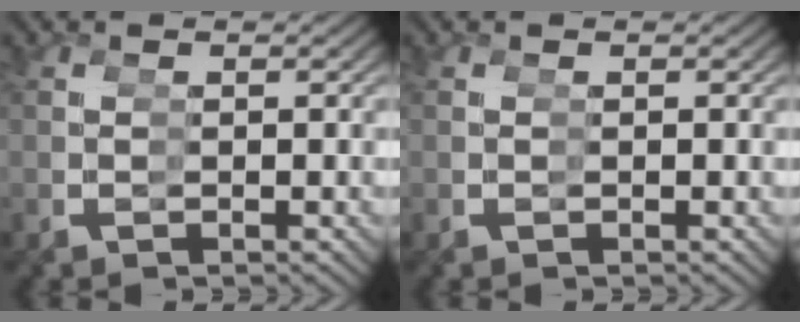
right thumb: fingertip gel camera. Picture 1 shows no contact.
{"total": 0.0}